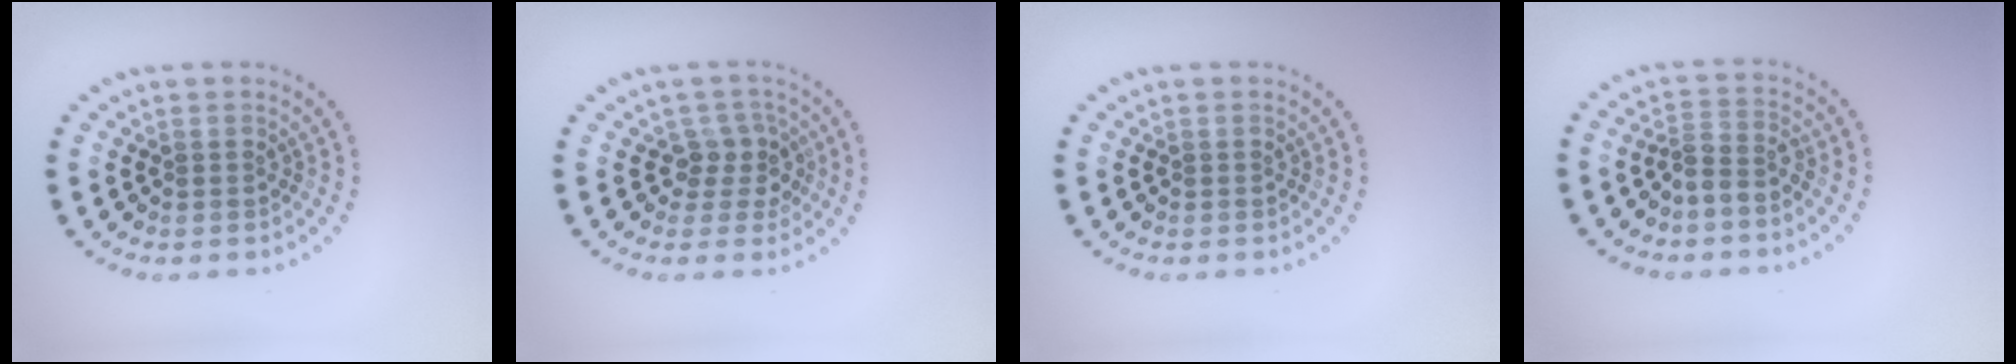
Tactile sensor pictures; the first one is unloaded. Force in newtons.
{"total": 2.5, "press": 2.0, "slide": 1.6}
{"total": 0.0}
{"total": 2.0, "press": 1.4, "slide": 1.4}